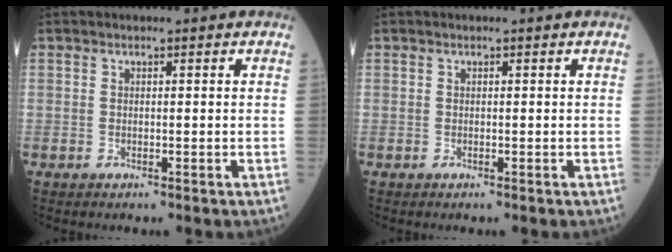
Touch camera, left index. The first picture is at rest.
{"total": 0.0}